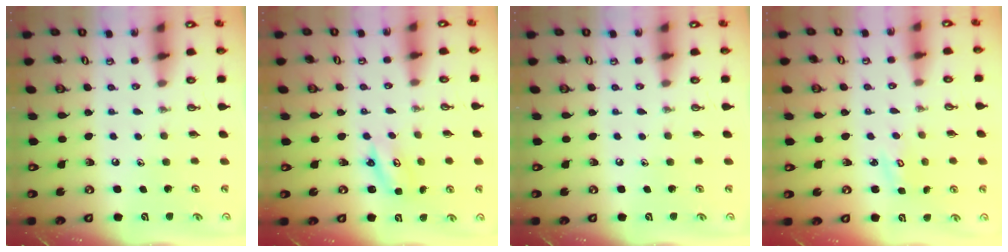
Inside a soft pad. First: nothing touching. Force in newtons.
{"total": 2.7, "press": 2.7, "slide": 0.2}
{"total": 0.0}
{"total": 2.5, "press": 2.5, "slide": 0.2}